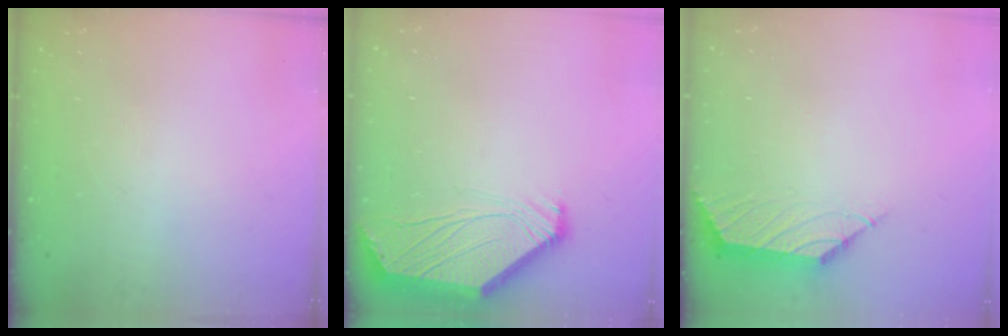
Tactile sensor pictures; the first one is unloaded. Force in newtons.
{"total": 2.5, "press": 2.4, "slide": 0.6}
{"total": 2.3, "press": 2.2, "slide": 0.3}